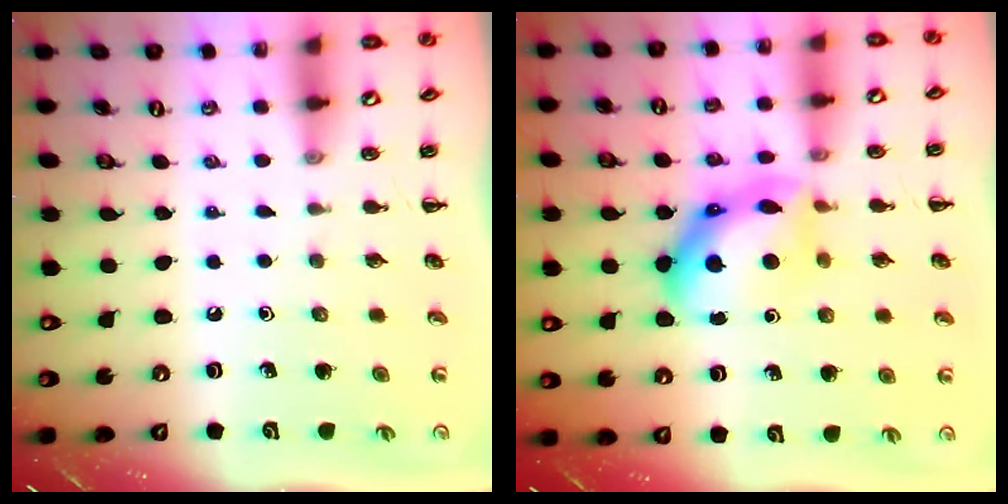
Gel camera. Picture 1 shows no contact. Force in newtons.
{"total": 12.3, "press": 12.3, "slide": 0.2}